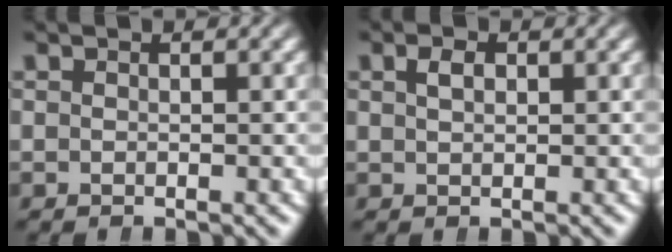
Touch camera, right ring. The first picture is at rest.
{"total": 1.4, "force": [0.6, 0.7, 1.0], "torque": [-0.011, 0.008, 0.009]}